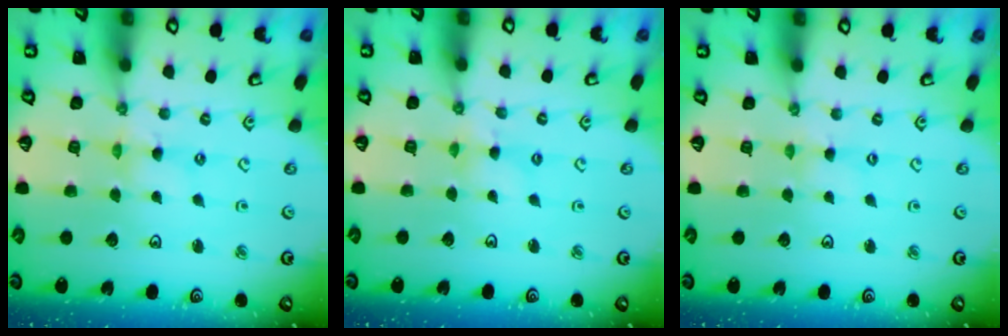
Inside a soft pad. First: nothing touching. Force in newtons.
{"total": 1.6, "press": 1.6, "slide": 0.2}
{"total": 1.1, "press": 1.1, "slide": 0.2}